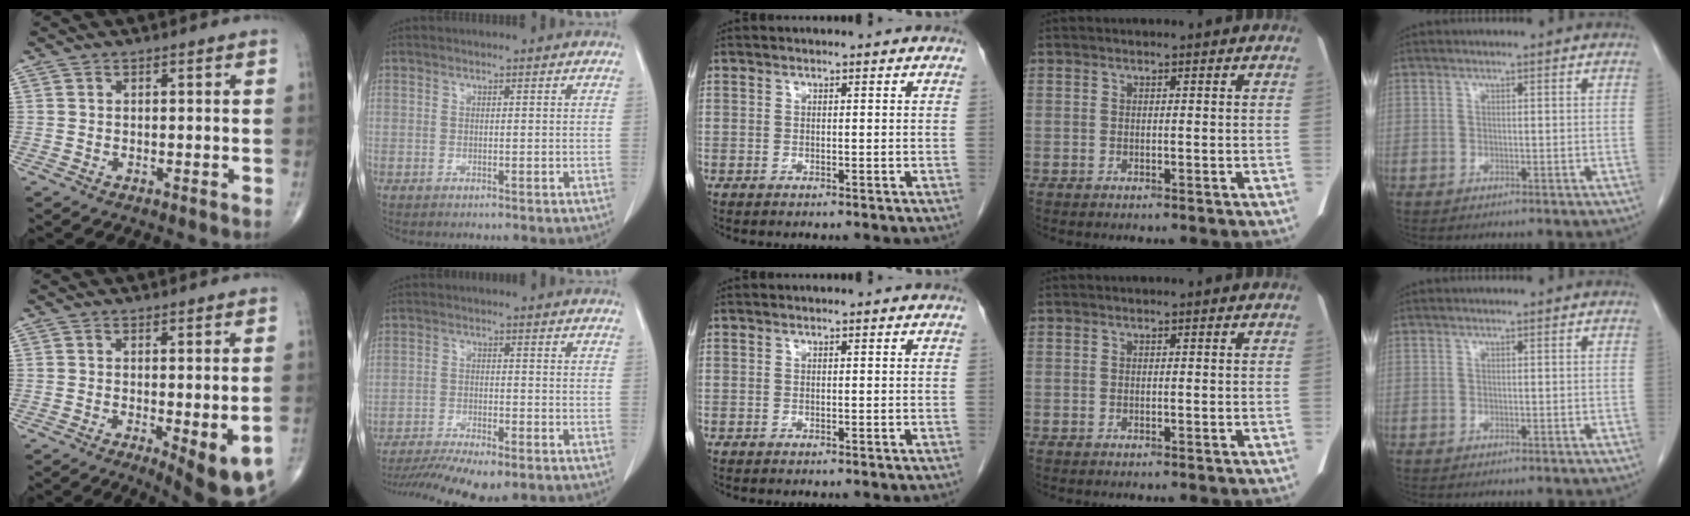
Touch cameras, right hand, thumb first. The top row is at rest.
{"thumb": {"total": 10.2, "force": [-3.9, 2.9, 9.0], "torque": [-0.113, -0.015, -0.050]}, "index": {"total": 12.0, "force": [-9.6, 2.3, 6.9], "torque": [-0.112, -0.012, -0.150]}}